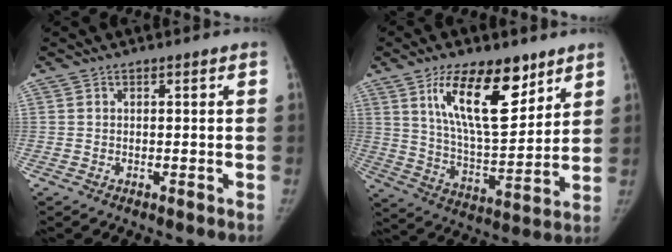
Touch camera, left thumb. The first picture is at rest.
{"total": 17.8, "force": [9.8, 7.4, 12.9], "torque": [-0.174, -0.056, 0.177]}